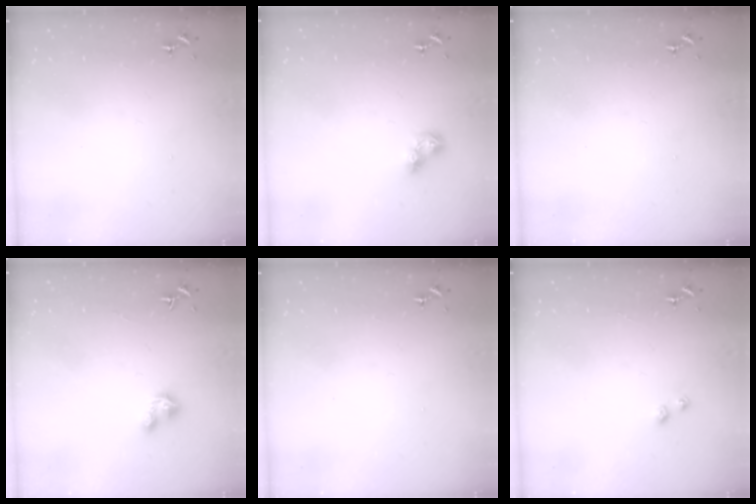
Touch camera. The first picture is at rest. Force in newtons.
{"total": 7.9, "press": 7.9, "slide": 0.9}
{"total": 0.0}
{"total": 3.7, "press": 3.6, "slide": 0.7}
{"total": 0.0}
{"total": 2.3, "press": 2.3, "slide": 0.3}